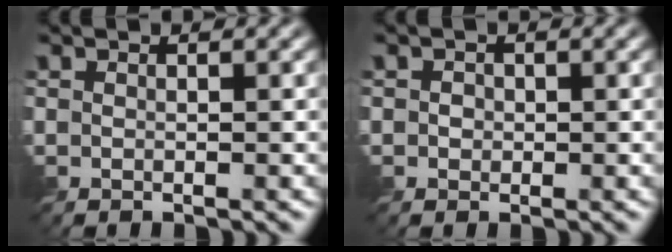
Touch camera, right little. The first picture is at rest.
{"total": 1.1, "force": [-0.1, 1.0, 0.3], "torque": [-0.002, -0.002, -0.002]}